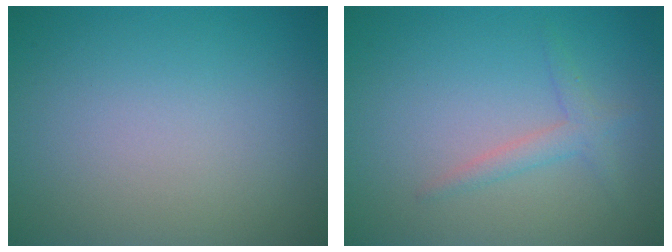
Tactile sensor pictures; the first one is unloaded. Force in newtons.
{"total": 1.6, "press": 1.6, "slide": 0.0}